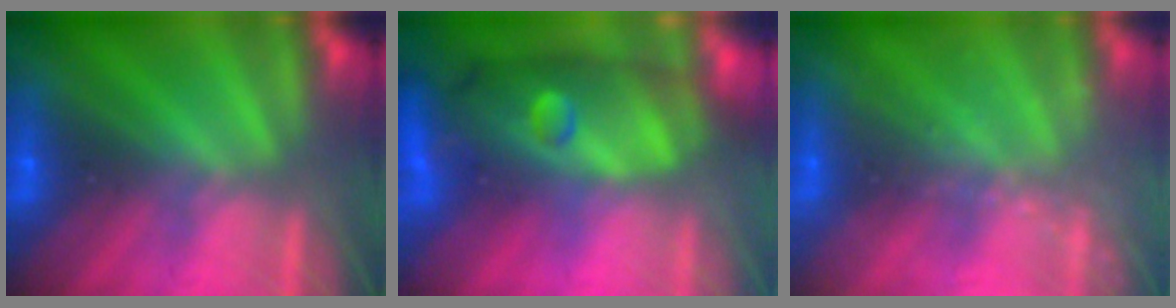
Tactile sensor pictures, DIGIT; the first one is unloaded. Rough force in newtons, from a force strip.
{"total": 11.1}
{"total": 2.0}